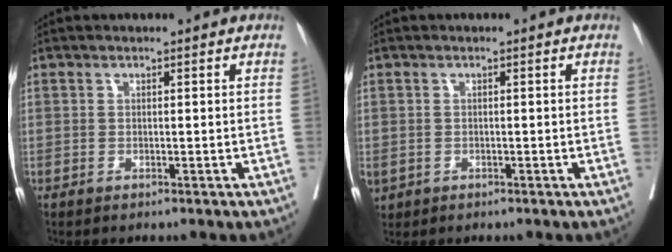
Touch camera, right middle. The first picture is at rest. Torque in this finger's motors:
{"motor_torque": [0.82, -0.85, 0.86, 0.21]}